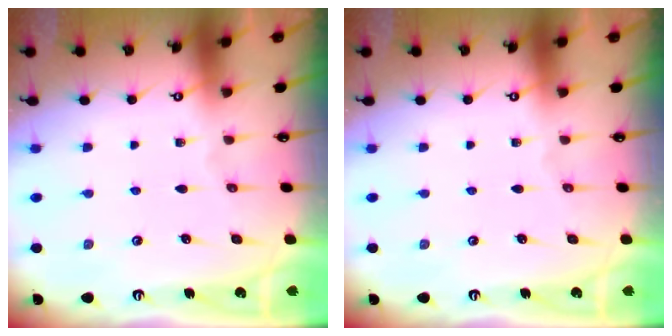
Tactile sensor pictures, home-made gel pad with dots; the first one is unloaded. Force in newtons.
{"total": 0.0}